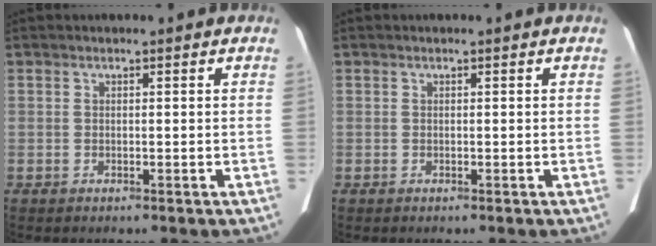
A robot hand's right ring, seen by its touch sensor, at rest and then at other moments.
{"total": 0.0}